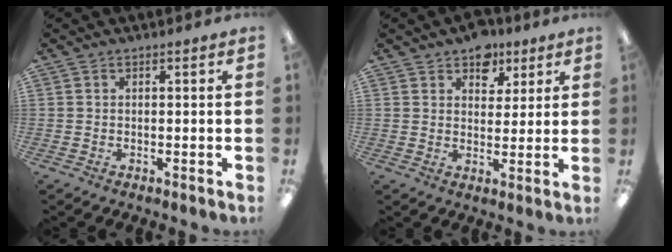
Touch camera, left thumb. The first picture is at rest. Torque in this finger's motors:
{"motor_torque": [0.71, 0.71, 0.56, -0.60, 0.00]}